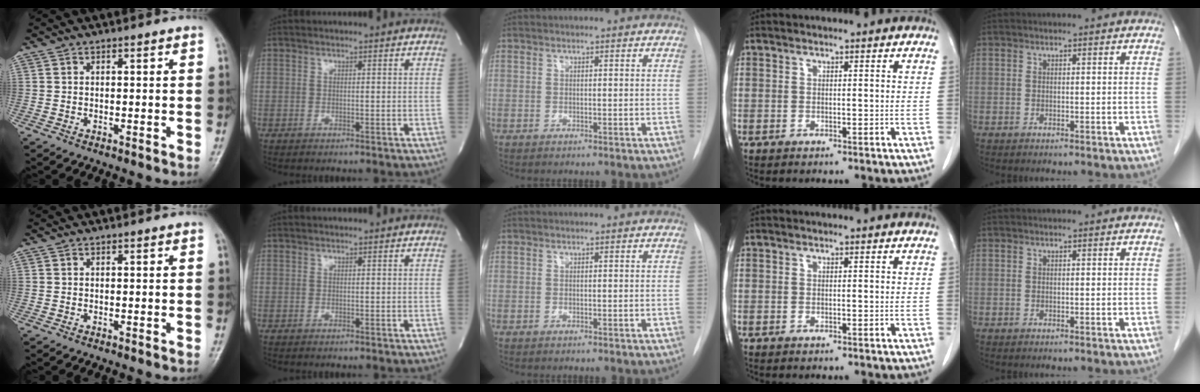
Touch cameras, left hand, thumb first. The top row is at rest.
{}